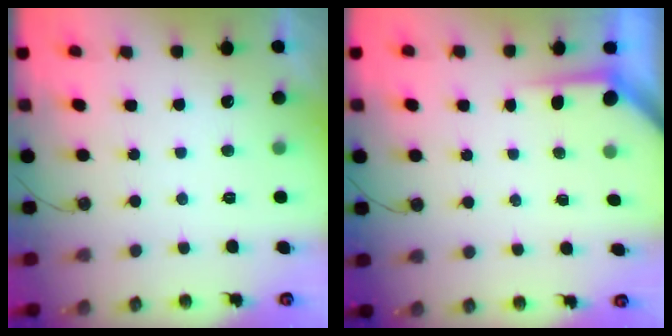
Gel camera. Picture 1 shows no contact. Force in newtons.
{"total": 3.6, "press": 3.6, "slide": 0.4}